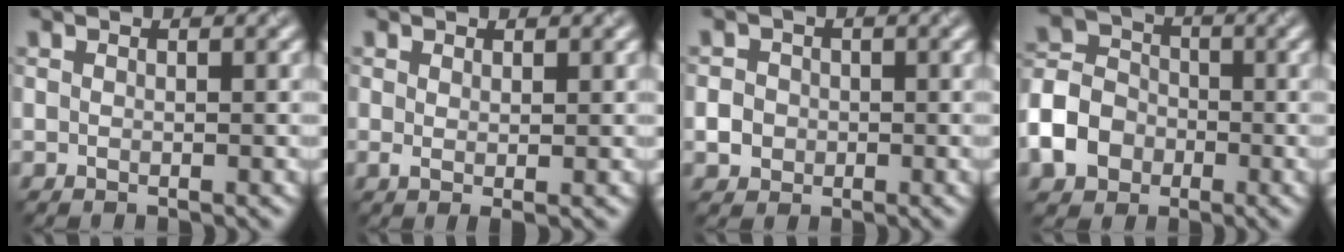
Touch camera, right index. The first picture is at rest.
{"total": 1.1, "force": [0.3, 0.1, 1.0], "torque": [-0.018, -0.003, 0.006]}
{"total": 1.9, "force": [-0.4, 1.8, 0.6], "torque": [-0.003, -0.001, -0.009]}
{"total": 5.8, "force": [-2.3, 4.7, 2.6], "torque": [-0.057, 0.006, -0.059]}